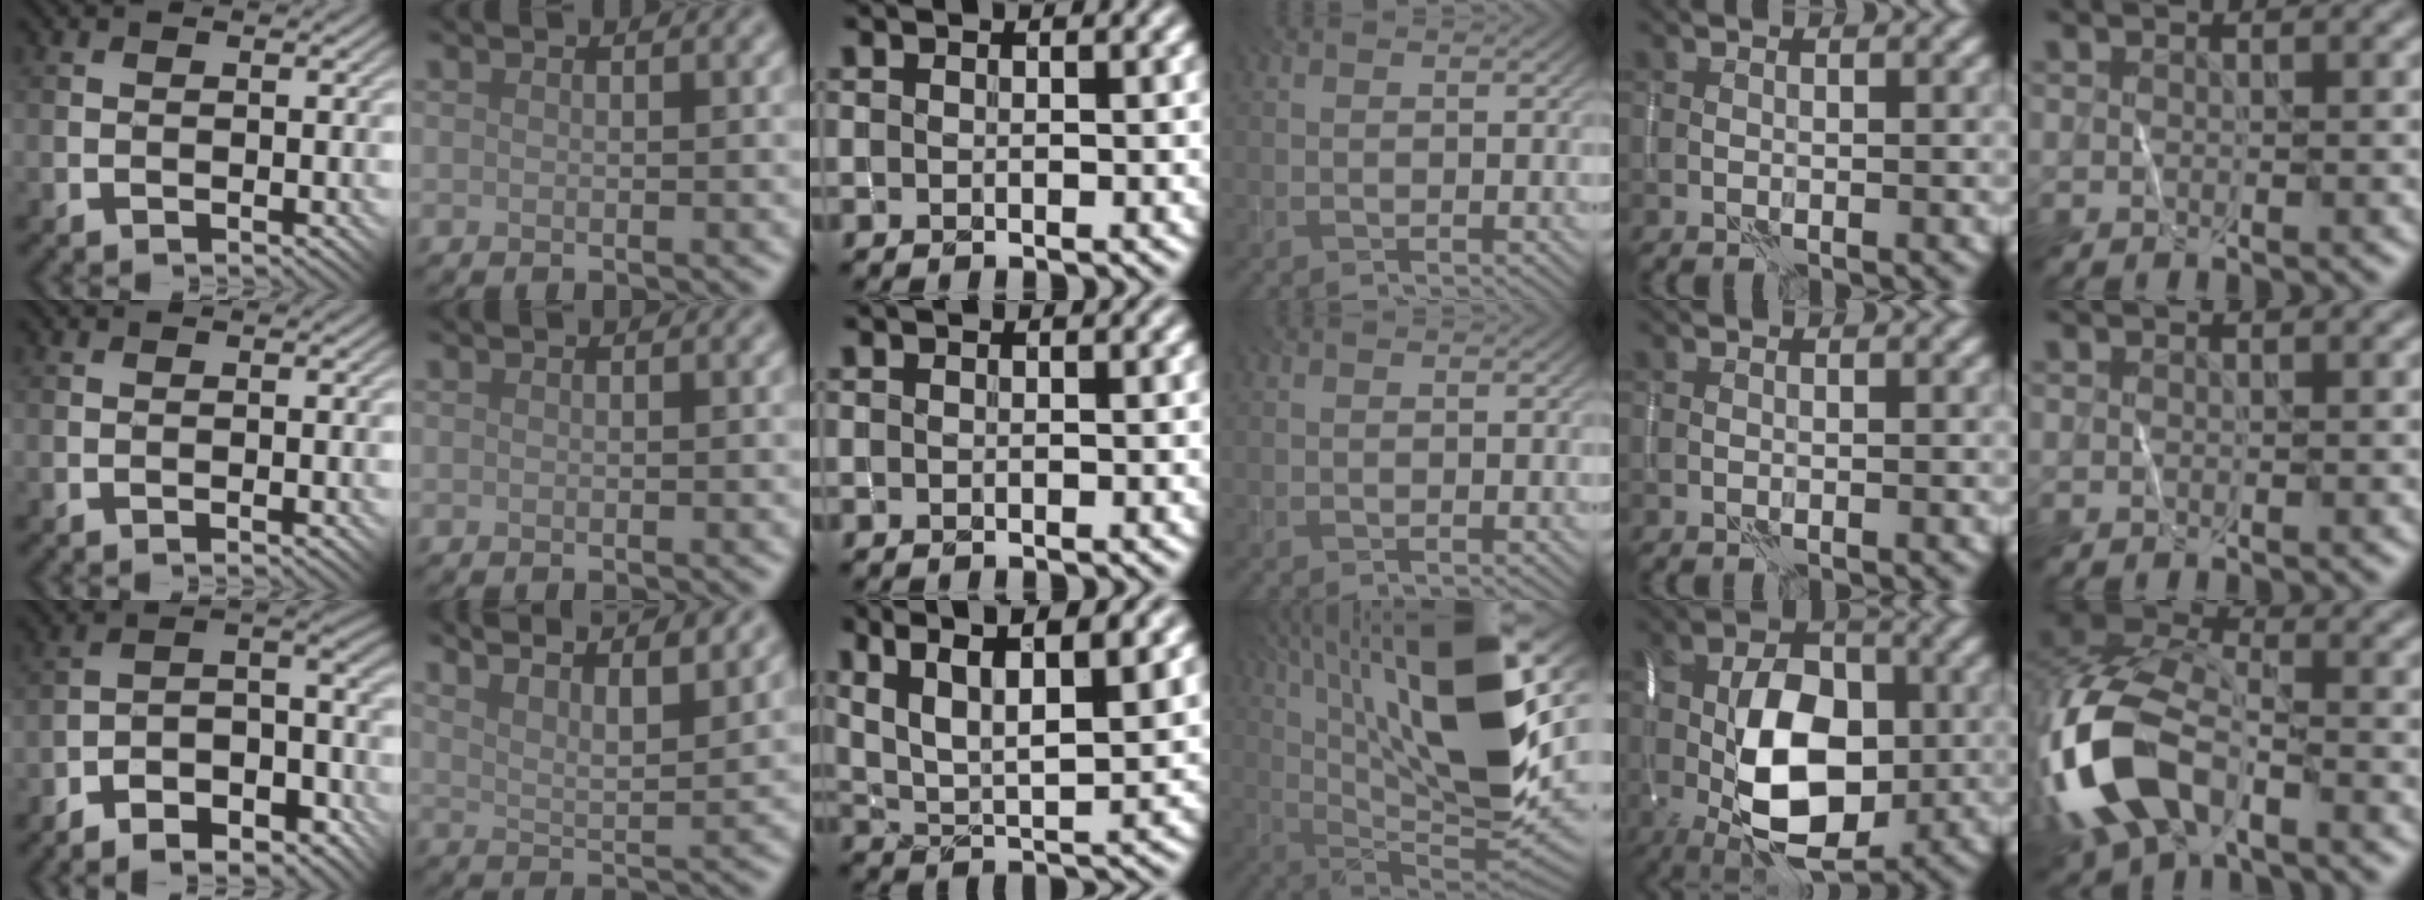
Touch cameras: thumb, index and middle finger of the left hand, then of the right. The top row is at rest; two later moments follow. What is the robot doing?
{"motion": "wrap", "object": "yarn"}